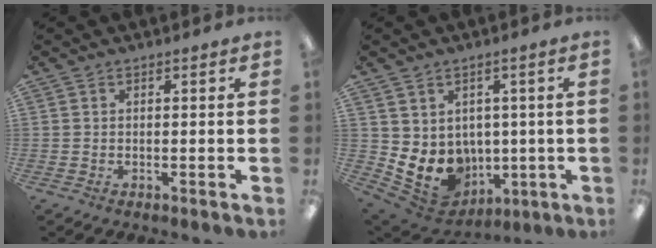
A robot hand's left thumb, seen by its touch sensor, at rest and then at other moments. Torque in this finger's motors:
{"motor_torque": [1.50, 1.75, 0.70, -0.70, 0.09]}